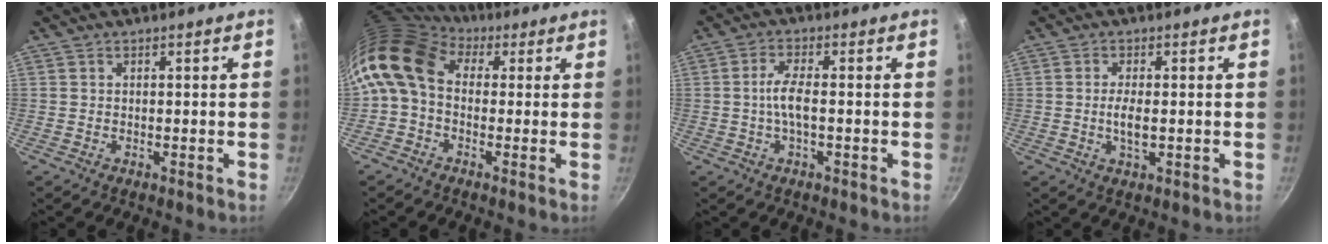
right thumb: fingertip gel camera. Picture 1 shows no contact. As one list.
[{"total": 12.0, "force": [1.8, 8.8, 8.0], "torque": [-0.147, 0.022, 0.009]}, {"total": 4.5, "force": [-0.7, 1.3, 4.2], "torque": [-0.096, 0.010, -0.018]}, {"total": 3.6, "force": [-0.4, 1.3, 3.3], "torque": [-0.072, -0.003, -0.009]}]